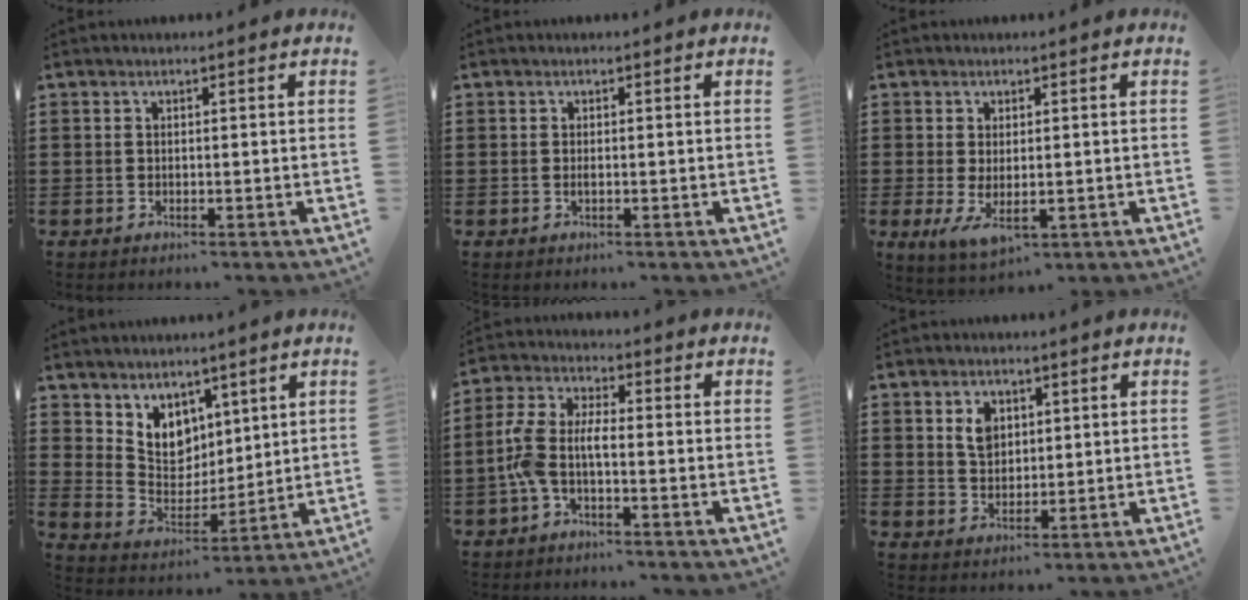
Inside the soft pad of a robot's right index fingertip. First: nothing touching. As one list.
[{"total": 0.7, "force": [-0.1, 0.2, 0.7], "torque": [-0.014, -0.004, -0.001]}, {"total": 4.1, "force": [-0.6, 1.9, 3.6], "torque": [-0.071, -0.008, -0.013]}, {"total": 6.5, "force": [4.3, 4.8, 1.0], "torque": [-0.047, -0.025, 0.083]}, {"total": 5.6, "force": [-1.7, 2.5, 4.7], "torque": [-0.127, -0.005, -0.043]}, {"total": 3.9, "force": [1.6, 2.7, 2.2], "torque": [-0.046, 0.007, 0.027]}]